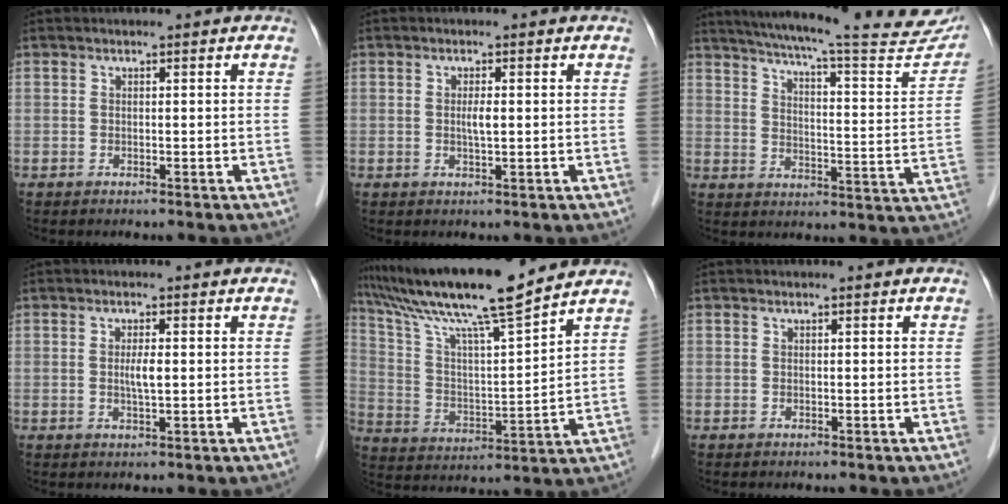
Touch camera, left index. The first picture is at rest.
{"total": 1.7, "force": [0.0, 0.2, 1.7], "torque": [-0.034, -0.003, 0.000]}
{"total": 26.7, "force": [23.6, 2.8, 12.3], "torque": [-0.186, -0.057, 0.292]}
{"total": 2.2, "force": [0.0, 0.3, 2.2], "torque": [-0.044, -0.004, 0.001]}
{"total": 16.6, "force": [14.0, -0.5, 8.9], "torque": [-0.166, 0.005, 0.246]}
{"total": 0.0}